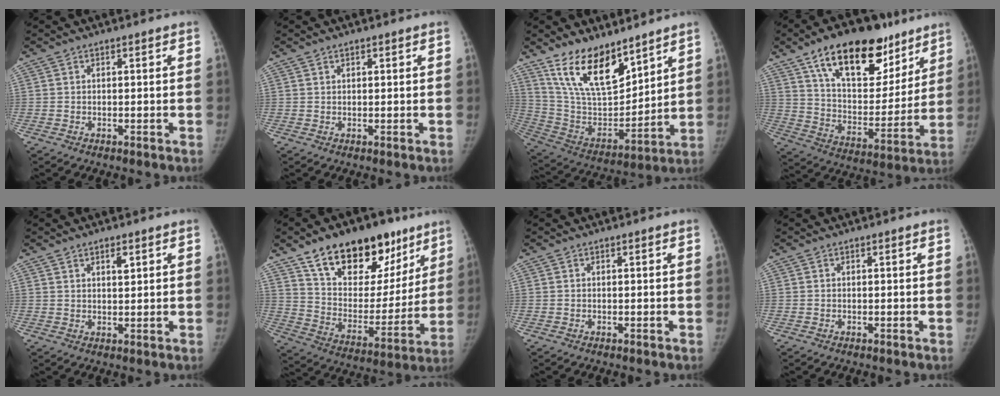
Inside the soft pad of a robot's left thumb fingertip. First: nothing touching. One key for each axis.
{"total": 0.6, "fx": 0.5, "fy": 0.3, "fz": 0.2, "tx": 0.000, "ty": -0.003, "tz": 0.006}
{"total": 17.9, "fx": 12.5, "fy": 7.7, "fz": 10.2, "tx": -0.139, "ty": -0.073, "tz": 0.246}
{"total": 24.6, "fx": 15.1, "fy": 12.5, "fz": 14.9, "tx": -0.189, "ty": -0.042, "tz": 0.250}
{"total": 2.4, "fx": 1.4, "fy": 1.1, "fz": 1.6, "tx": -0.020, "ty": -0.010, "tz": 0.025}
{"total": 25.5, "fx": 16.0, "fy": 13.9, "fz": 14.2, "tx": -0.175, "ty": -0.045, "tz": 0.260}
{"total": 0.0}
{"total": 0.0}